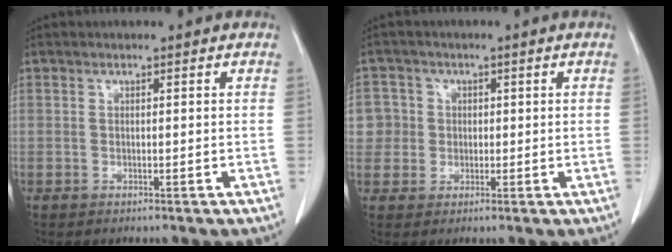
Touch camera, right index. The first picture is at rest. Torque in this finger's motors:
{"motor_torque": [0.22, 0.20, 0.12, 0.04]}